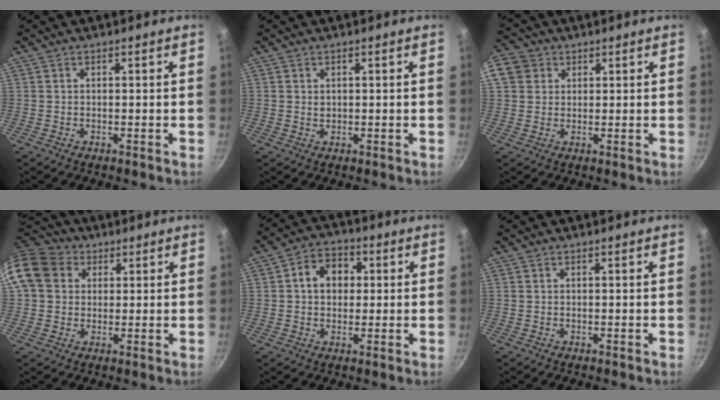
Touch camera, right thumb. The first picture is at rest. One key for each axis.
{"total": 1.1, "fx": 0.3, "fy": 0.9, "fz": 0.5, "tx": -0.006, "ty": 0.000, "tz": 0.005}
{"total": 7.2, "fx": 2.4, "fy": 6.3, "fz": 2.6, "tx": -0.033, "ty": 0.007, "tz": 0.034}
{"total": 13.0, "fx": 4.1, "fy": 10.6, "fz": 6.2, "tx": -0.112, "ty": 0.019, "tz": 0.062}
{"total": 7.9, "fx": 1.3, "fy": 6.3, "fz": 4.6, "tx": -0.040, "ty": 0.010, "tz": 0.009}
{"total": 0.0}